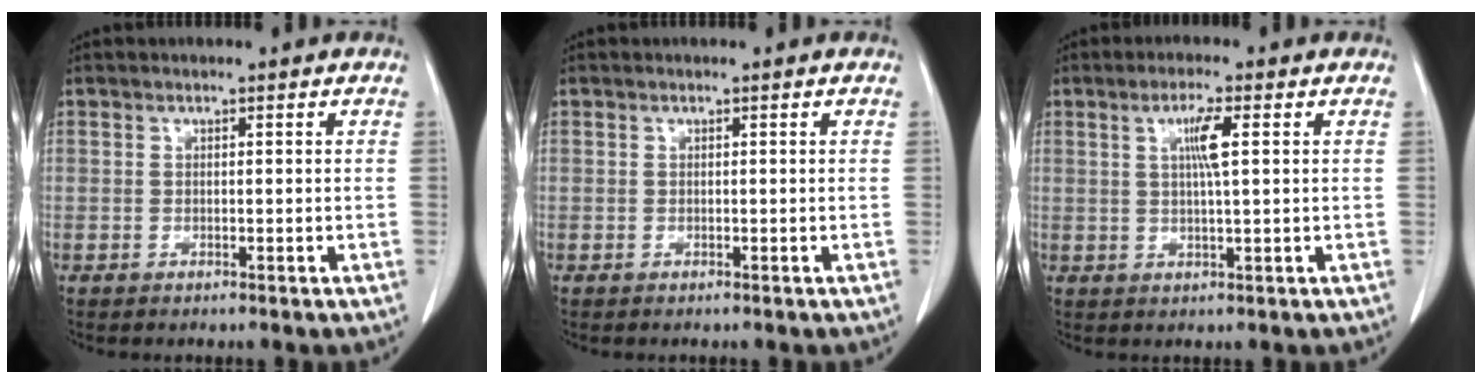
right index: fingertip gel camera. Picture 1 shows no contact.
{"total": 0.0}
{"total": 4.3, "force": [1.2, 0.0, 4.1], "torque": [-0.075, 0.000, 0.021]}